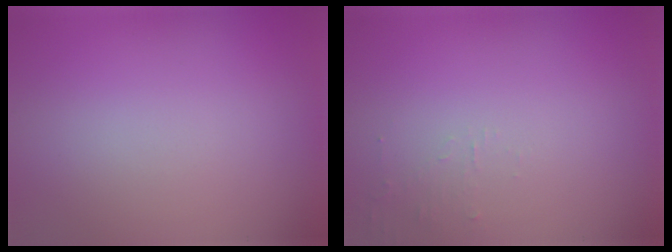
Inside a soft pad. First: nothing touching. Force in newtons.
{"total": 0.9, "press": 0.9, "slide": 0.1}